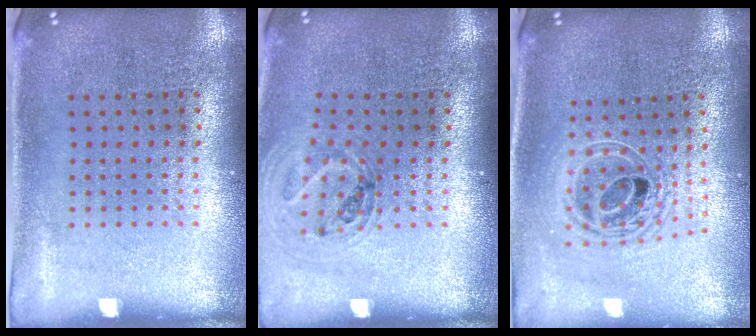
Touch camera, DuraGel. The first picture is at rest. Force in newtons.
{"total": 0.9, "press": 0.9, "slide": 0.0}
{"total": 2.0, "press": 1.6, "slide": 1.2}